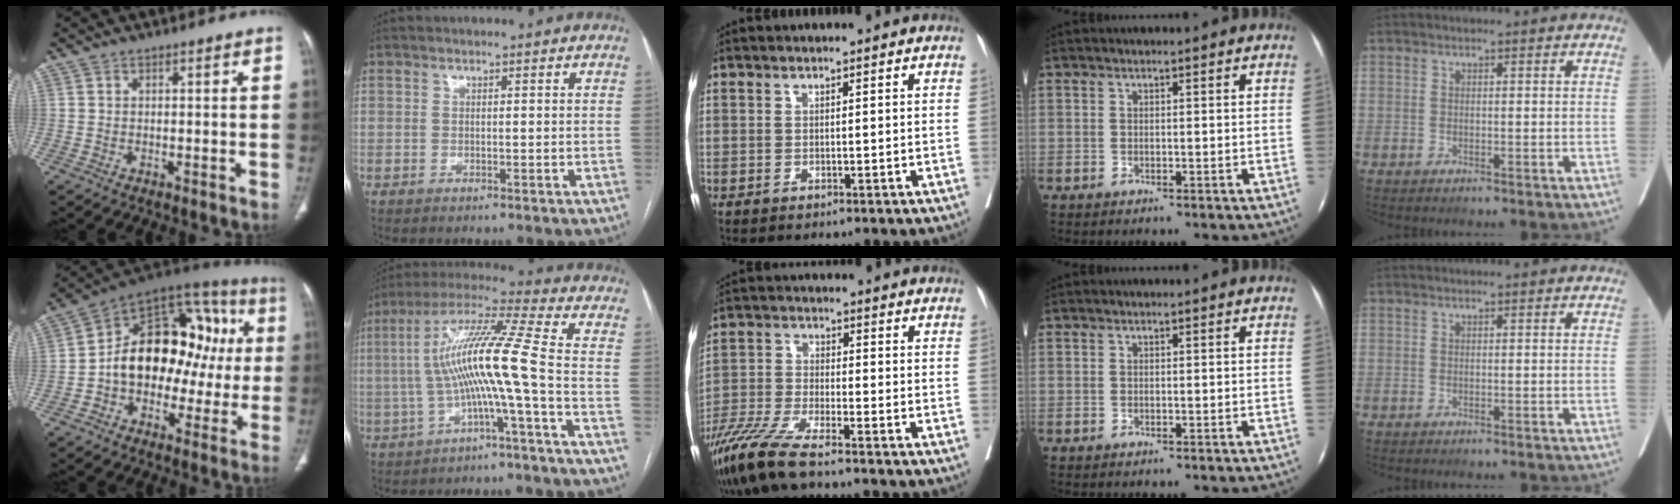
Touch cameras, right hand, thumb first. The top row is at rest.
{"thumb": {"total": 22.0, "force": [-0.3, 14.9, 16.1], "torque": [-0.195, 0.066, -0.007]}, "index": {"total": 12.6, "force": [-2.0, -1.1, 12.3], "torque": [-0.235, 0.030, -0.043]}, "middle": {"total": 9.1, "force": [-7.0, 0.6, 5.8], "torque": [-0.123, -0.032, -0.141]}}